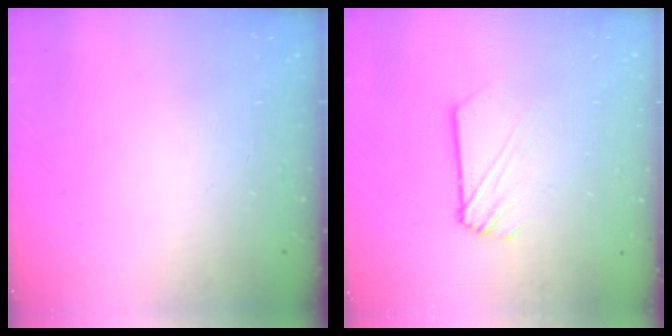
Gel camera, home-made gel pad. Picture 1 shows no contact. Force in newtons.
{"total": 3.7, "press": 3.6, "slide": 0.6}